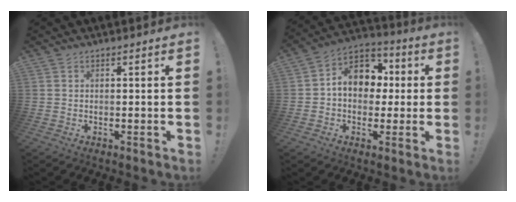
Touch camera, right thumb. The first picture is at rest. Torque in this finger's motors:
{"motor_torque": [1.51, 1.70, 1.05, -0.35, 0.02]}